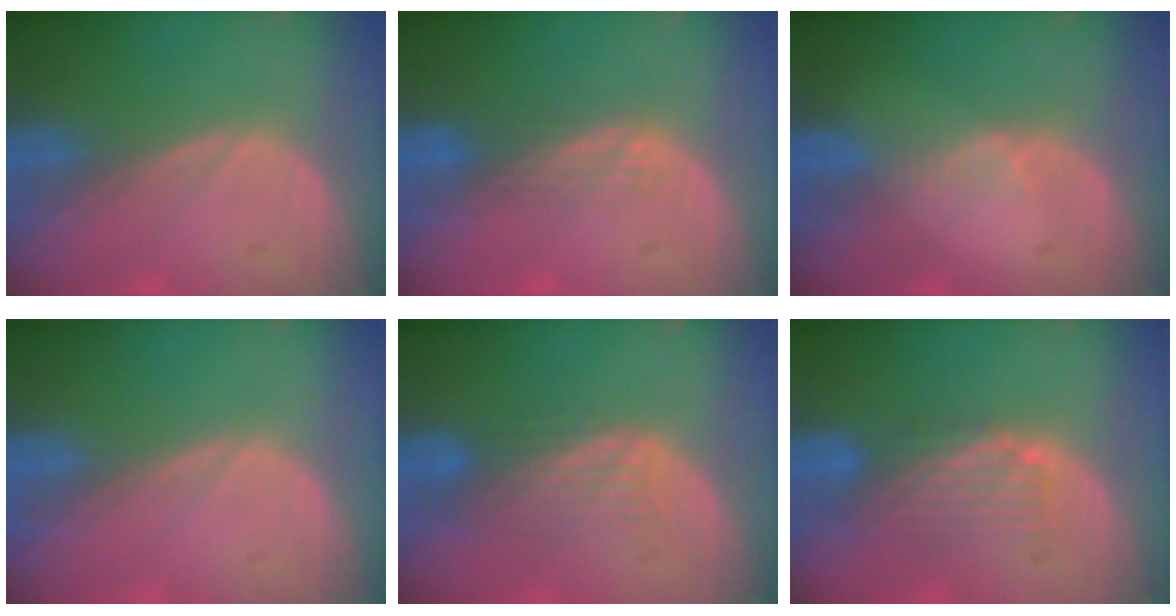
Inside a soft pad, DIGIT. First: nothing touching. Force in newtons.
{"total": 2.9, "press": 2.5, "slide": 1.5}
{"total": 1.1, "press": 1.1, "slide": 0.2}
{"total": 0.0}
{"total": 4.4, "press": 3.7, "slide": 2.4}
{"total": 5.1, "press": 4.4, "slide": 2.6}